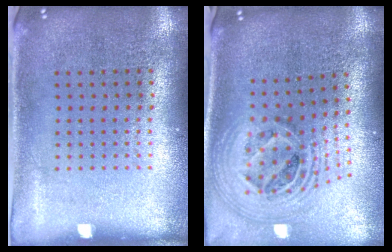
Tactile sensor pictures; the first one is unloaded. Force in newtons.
{"total": 2.7, "press": 1.9, "slide": 1.9}